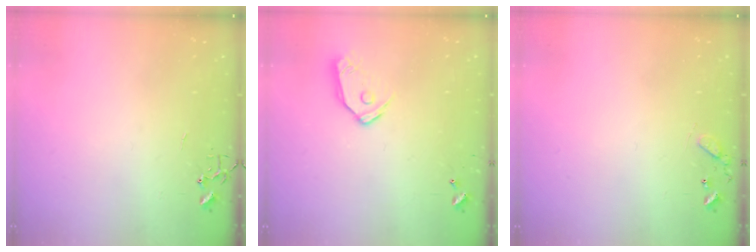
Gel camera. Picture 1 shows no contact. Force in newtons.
{"total": 9.8, "press": 9.8, "slide": 0.9}
{"total": 7.7, "press": 7.6, "slide": 0.5}